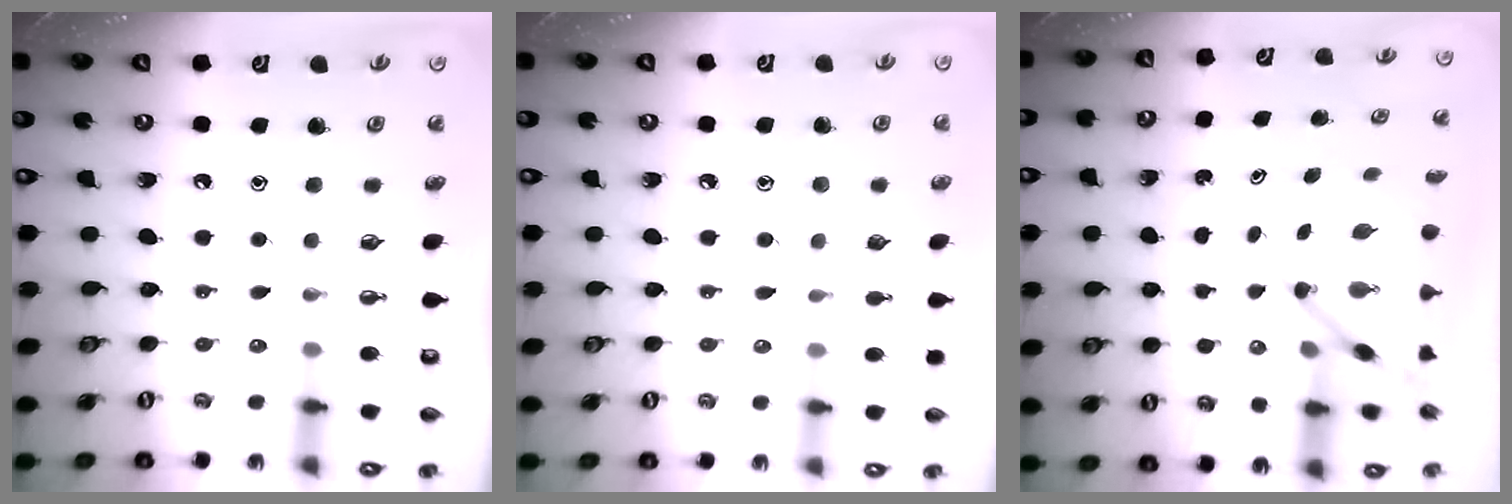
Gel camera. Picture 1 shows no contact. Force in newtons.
{"total": 4.4, "press": 4.4, "slide": 0.5}
{"total": 5.9, "press": 5.9, "slide": 0.5}